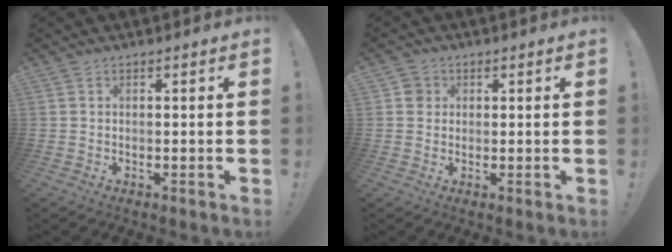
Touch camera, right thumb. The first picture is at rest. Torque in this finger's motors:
{"motor_torque": [-0.11, 0.23, -0.21, 0.15, -0.01]}